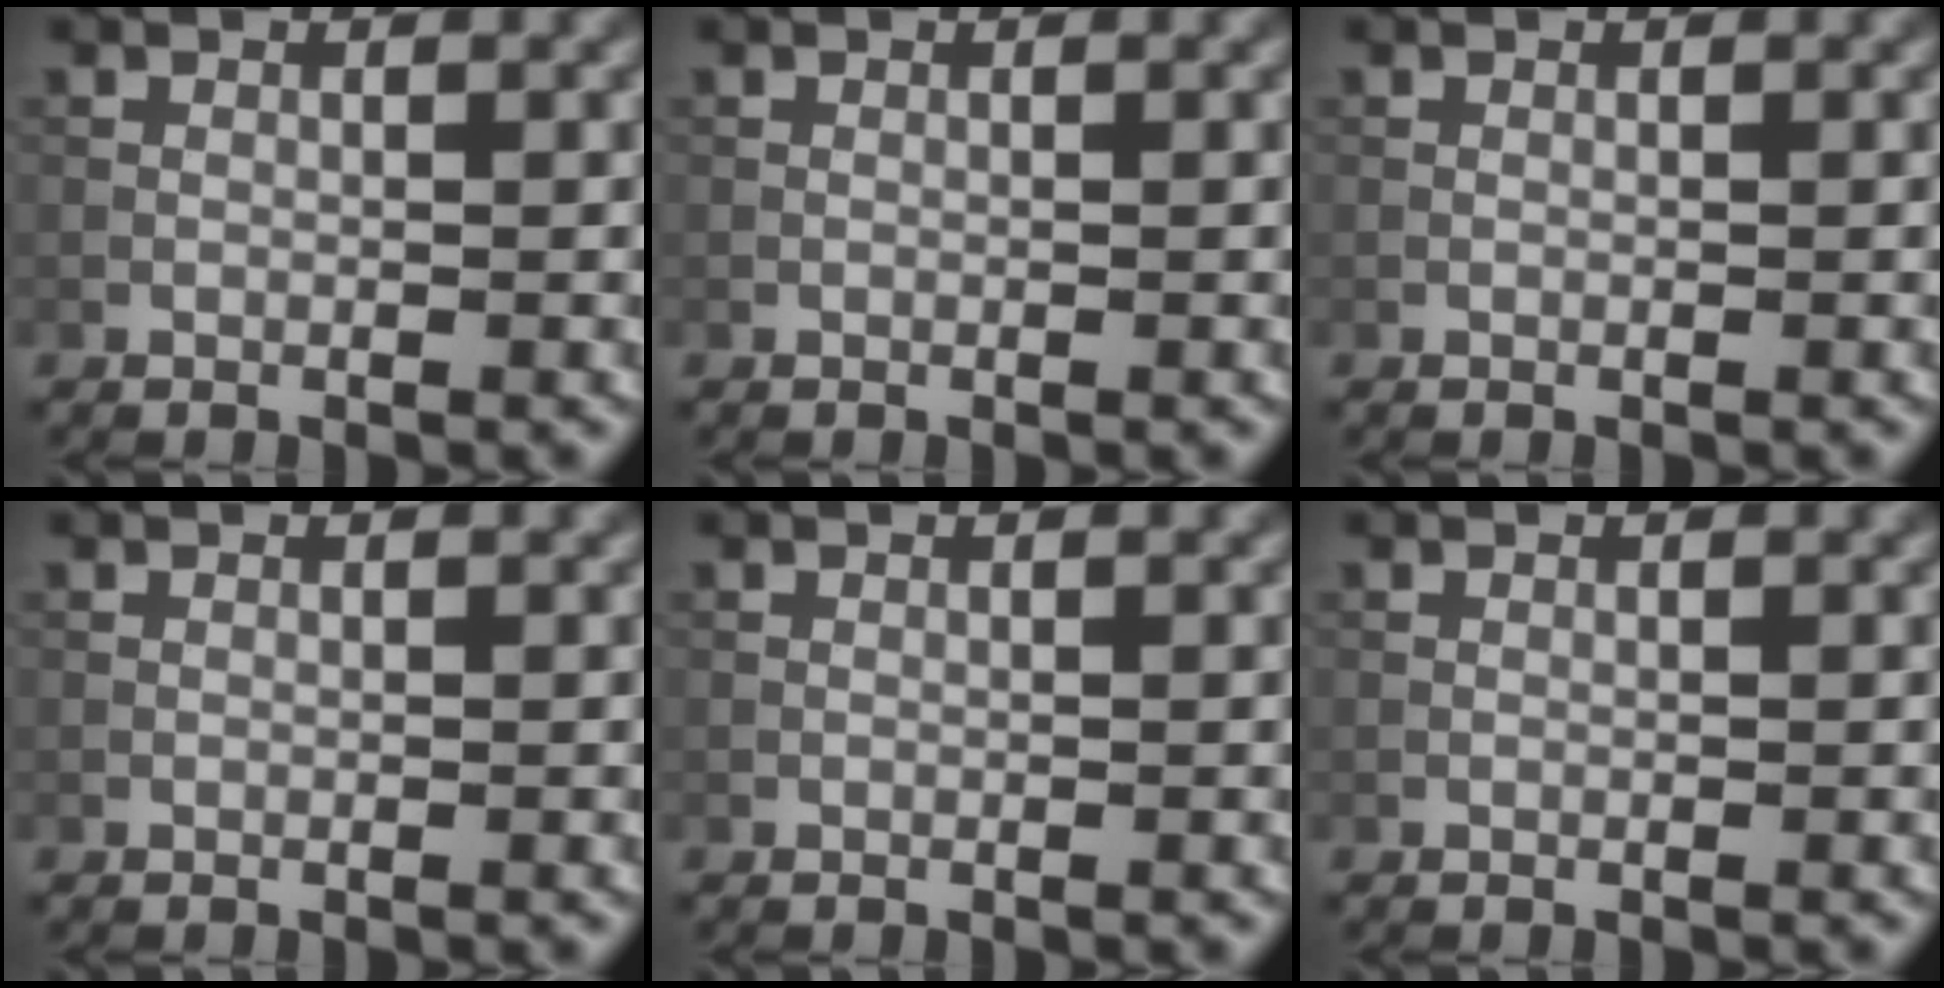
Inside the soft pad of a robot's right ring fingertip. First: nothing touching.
{"total": 0.0}
{"total": 0.0}
{"total": 0.0}
{"total": 0.0}
{"total": 0.0}